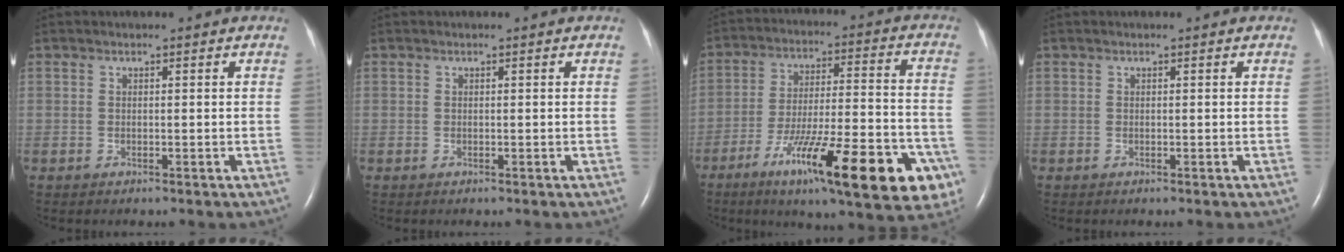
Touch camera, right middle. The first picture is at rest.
{"total": 0.0}
{"total": 23.7, "force": [-12.1, 4.3, 20.0], "torque": [-0.235, -0.010, -0.179]}
{"total": 0.0}